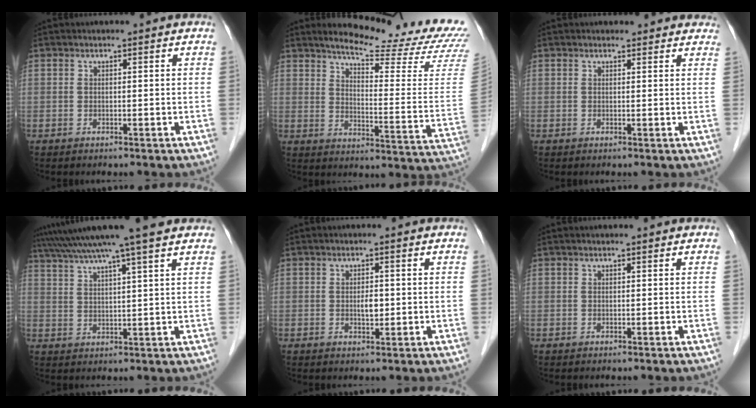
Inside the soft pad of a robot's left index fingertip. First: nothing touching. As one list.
[{"total": 20.1, "force": [18.4, 0.5, 8.1], "torque": [-0.117, -0.092, 0.222]}, {"total": 3.7, "force": [3.4, 1.4, 0.4], "torque": [0.004, 0.006, 0.025]}, {"total": 11.3, "force": [9.4, -1.7, 6.1], "torque": [-0.111, 0.023, 0.137]}, {"total": 1.9, "force": [-0.2, 0.9, 1.6], "torque": [-0.031, -0.002, -0.003]}, {"total": 0.0}]